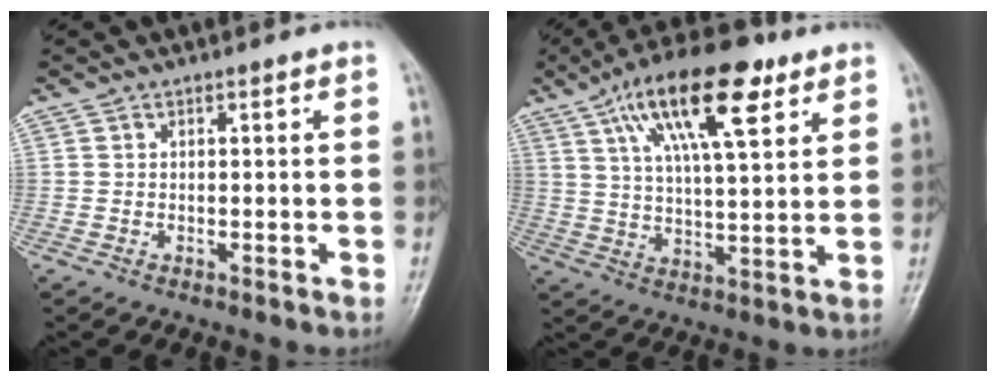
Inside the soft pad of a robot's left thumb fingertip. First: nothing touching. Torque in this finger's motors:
{"motor_torque": [0.49, 0.92, 1.75, -1.02, 0.29]}